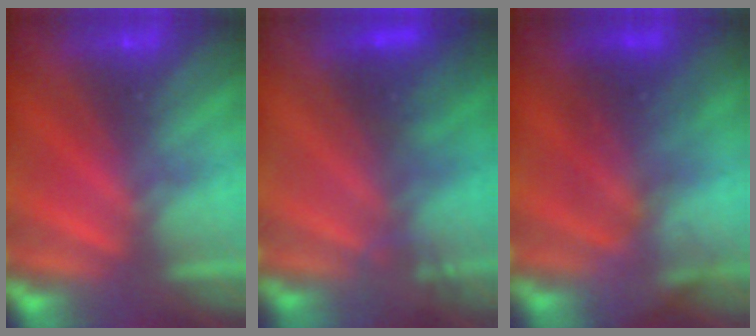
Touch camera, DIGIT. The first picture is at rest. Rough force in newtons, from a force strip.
{"total": 3.3}
{"total": 2.6}